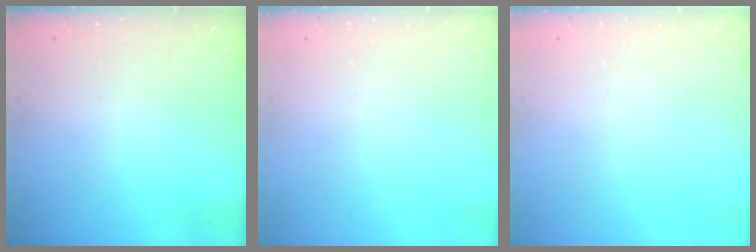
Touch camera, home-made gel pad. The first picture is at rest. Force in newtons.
{"total": 0.0}
{"total": 0.0}